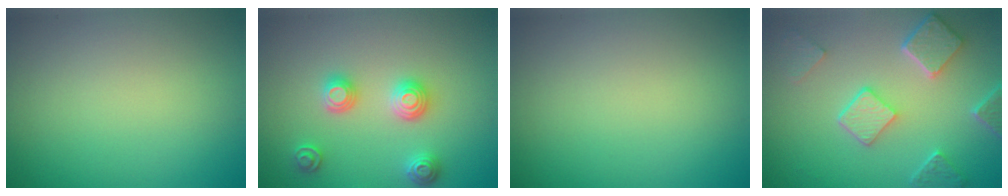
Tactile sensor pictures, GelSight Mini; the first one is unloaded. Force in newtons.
{"total": 3.1, "press": 3.0, "slide": 0.4}
{"total": 0.0}
{"total": 4.9, "press": 3.8, "slide": 3.0}